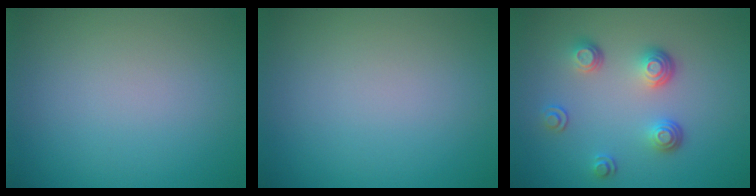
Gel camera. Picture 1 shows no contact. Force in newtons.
{"total": 0.0}
{"total": 3.5, "press": 2.7, "slide": 2.3}